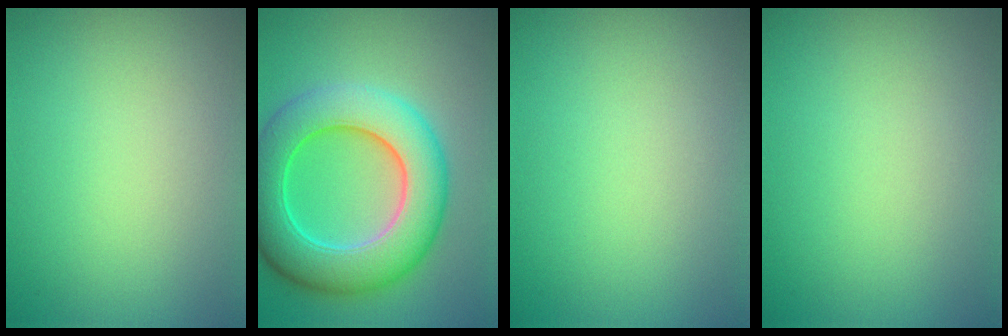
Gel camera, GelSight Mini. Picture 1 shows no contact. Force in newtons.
{"total": 9.1, "press": 9.1, "slide": 0.3}
{"total": 0.0}
{"total": 0.0}